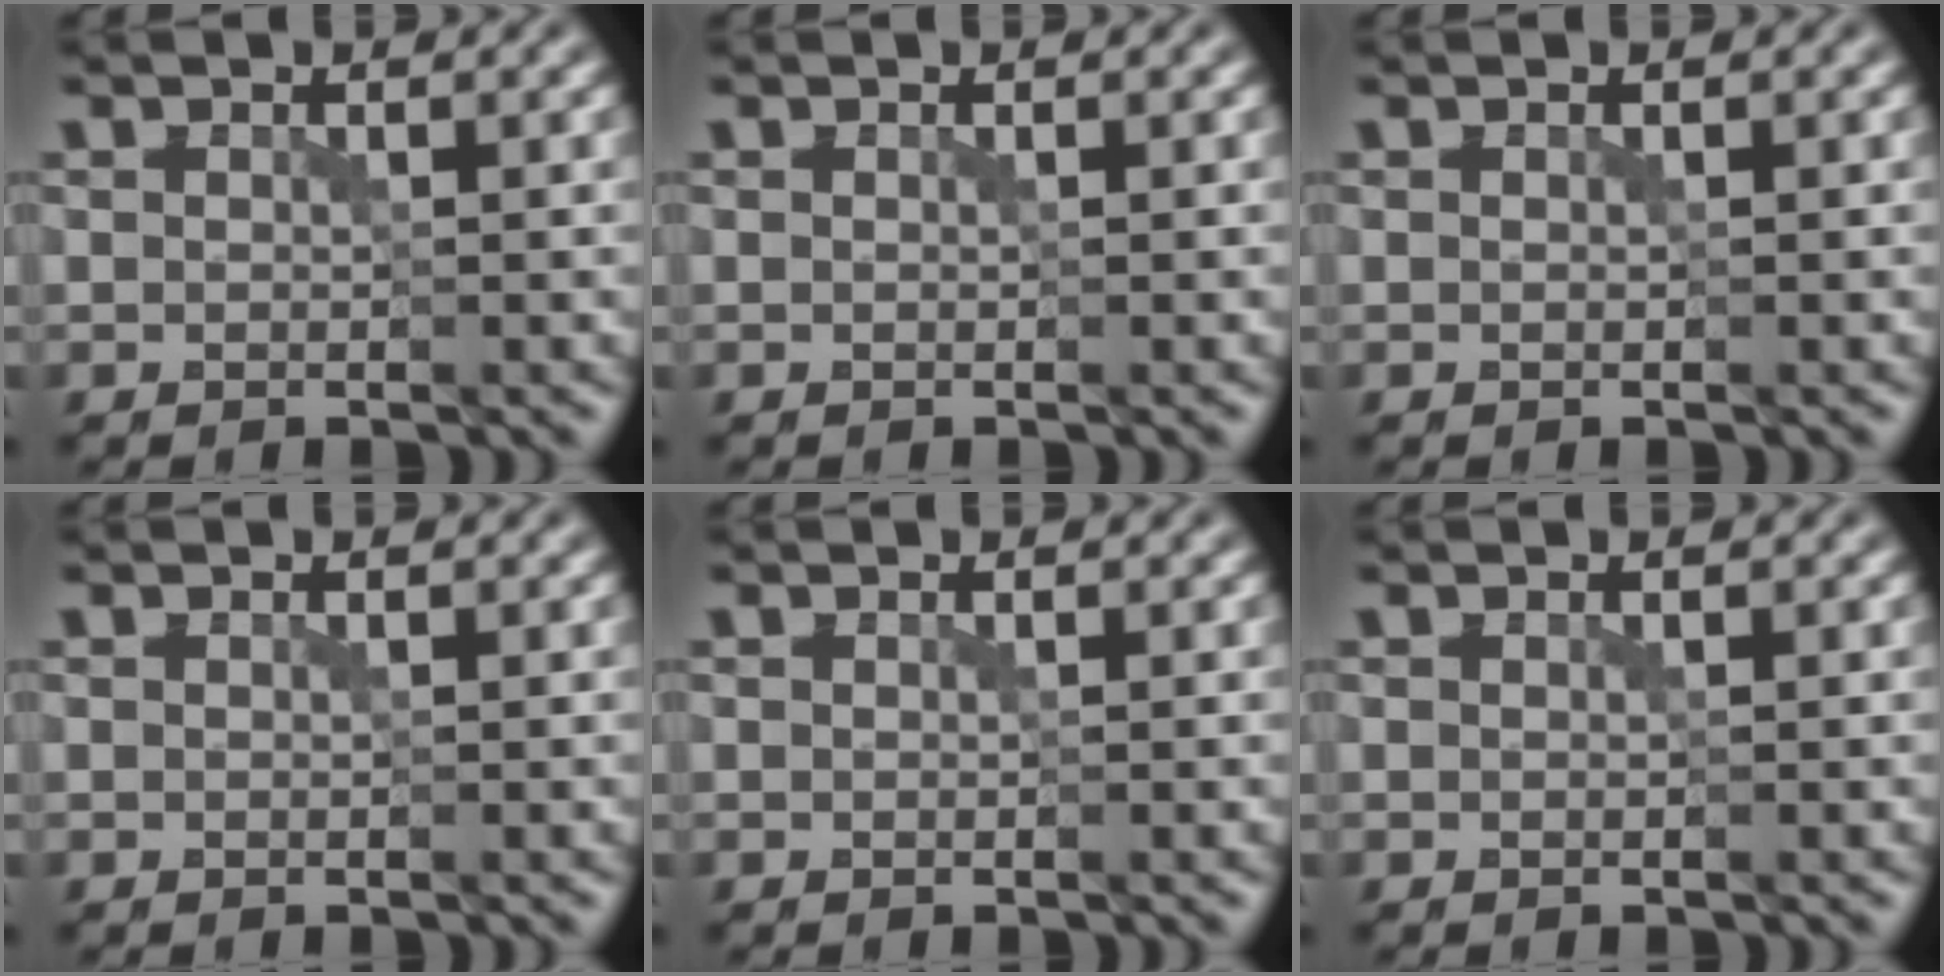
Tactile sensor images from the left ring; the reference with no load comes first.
{"total": 0.0}
{"total": 0.0}
{"total": 0.0}
{"total": 0.0}
{"total": 0.0}